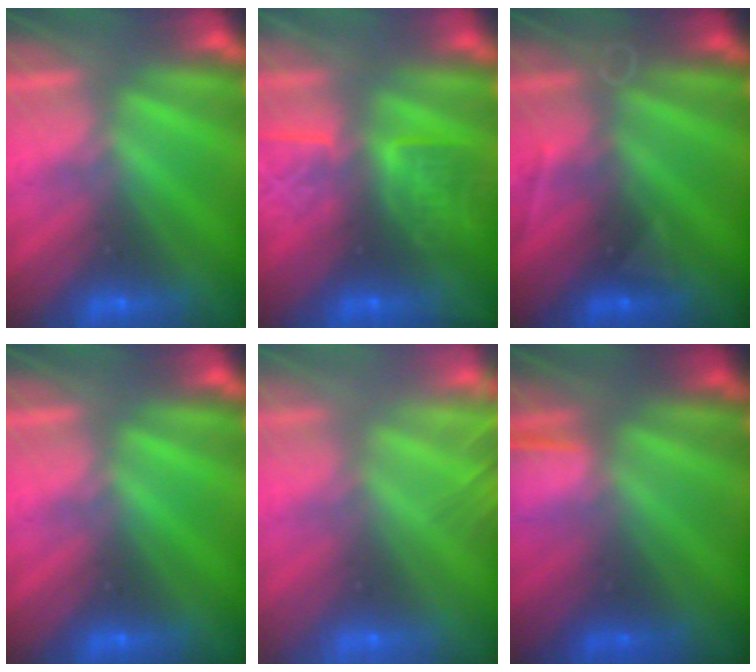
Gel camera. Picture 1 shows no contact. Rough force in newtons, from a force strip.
{"total": 6.4}
{"total": 2.8}
{"total": 0.0}
{"total": 7.7}
{"total": 1.4}